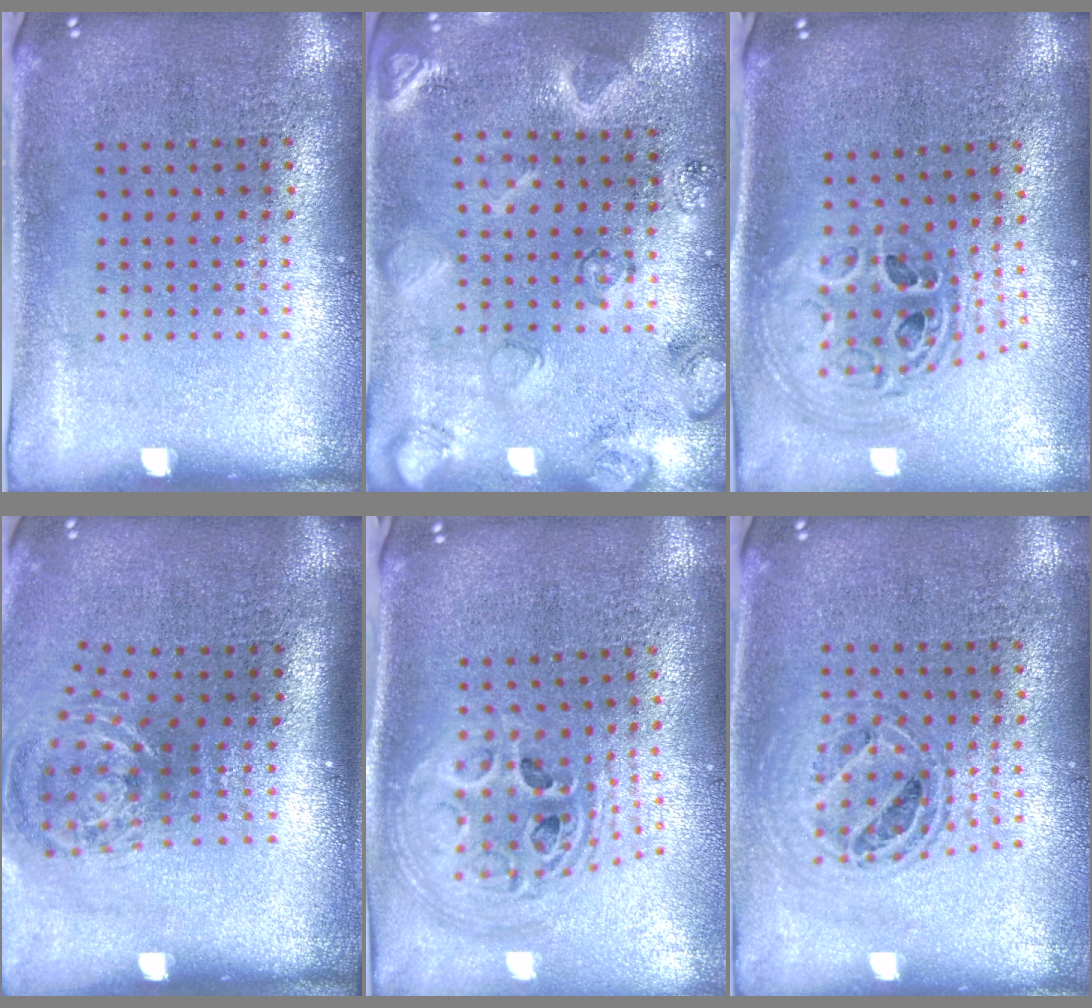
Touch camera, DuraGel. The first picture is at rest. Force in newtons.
{"total": 2.3, "press": 2.3, "slide": 0.3}
{"total": 1.3, "press": 1.2, "slide": 0.6}
{"total": 1.6, "press": 1.2, "slide": 1.1}
{"total": 2.5, "press": 1.9, "slide": 1.6}
{"total": 0.8, "press": 0.8, "slide": 0.1}